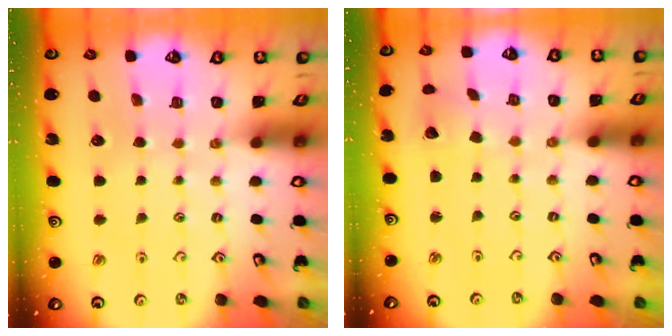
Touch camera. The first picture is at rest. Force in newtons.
{"total": 2.0, "press": 2.0, "slide": 0.2}